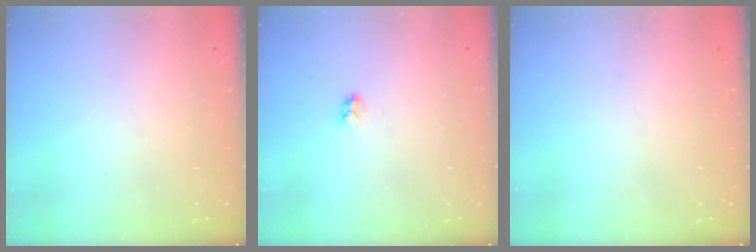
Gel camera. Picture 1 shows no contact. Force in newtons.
{"total": 2.9, "press": 2.9, "slide": 0.3}
{"total": 0.0}